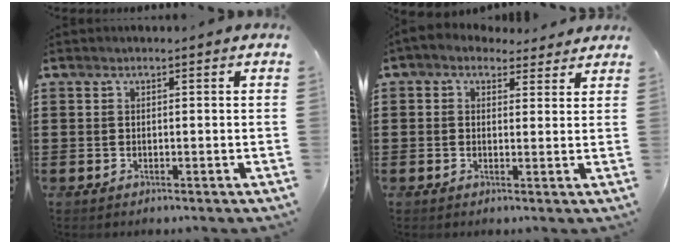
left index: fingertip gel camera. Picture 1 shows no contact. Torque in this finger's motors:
{"motor_torque": [1.53, -0.62, 0.11, -0.04]}